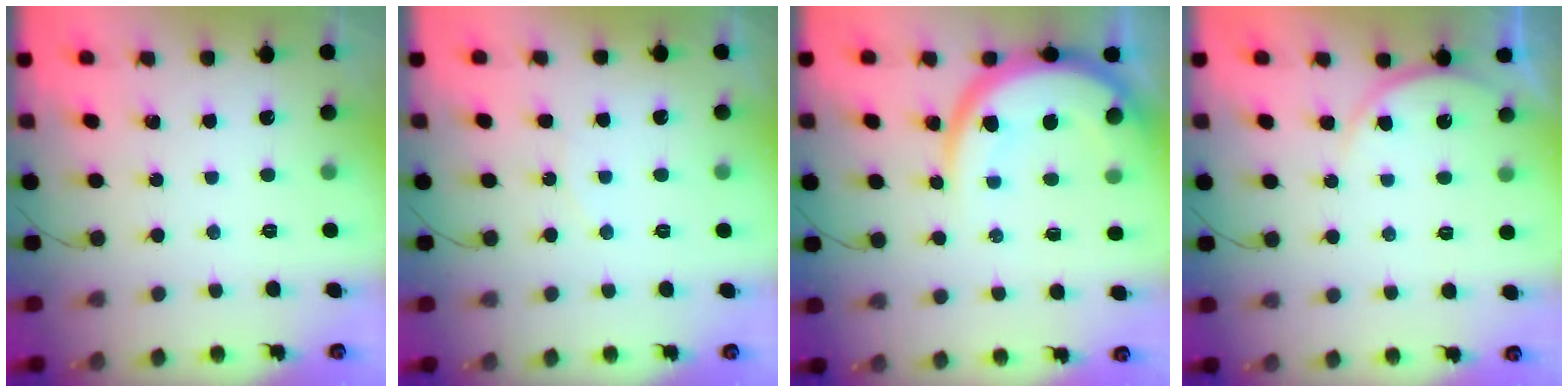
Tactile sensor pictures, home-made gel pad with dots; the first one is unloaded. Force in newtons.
{"total": 5.0, "press": 5.0, "slide": 0.4}
{"total": 12.0, "press": 11.9, "slide": 1.1}
{"total": 6.3, "press": 6.2, "slide": 0.8}